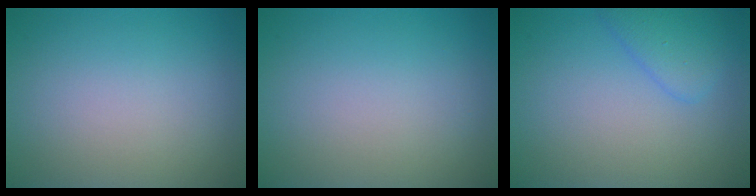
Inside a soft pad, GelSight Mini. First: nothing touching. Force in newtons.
{"total": 0.0}
{"total": 2.4, "press": 2.4, "slide": 0.1}